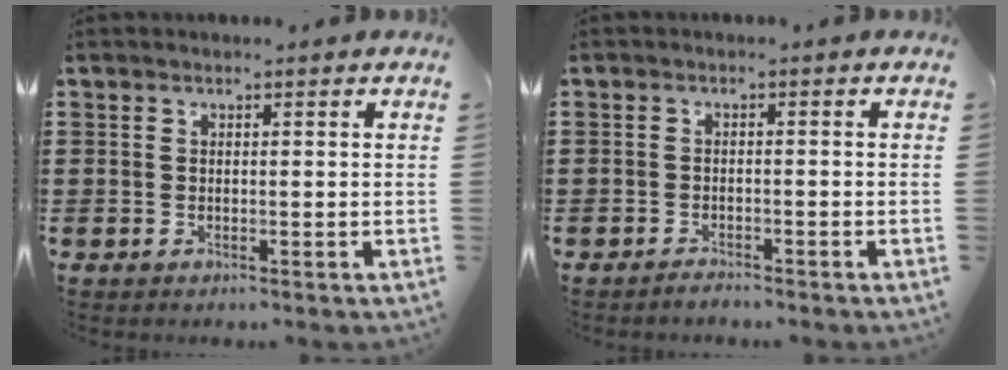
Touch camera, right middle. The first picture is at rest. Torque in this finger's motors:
{"motor_torque": [0.08, -0.03, -0.05, -0.04]}